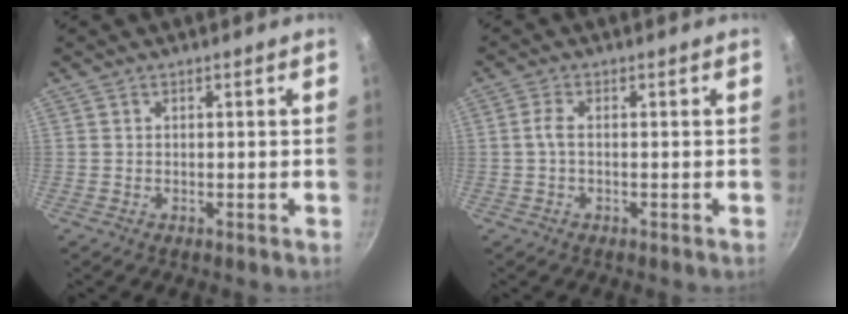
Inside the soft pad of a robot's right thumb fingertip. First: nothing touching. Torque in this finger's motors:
{"motor_torque": [-0.38, 0.18, 0.05, 0.33, -0.08]}